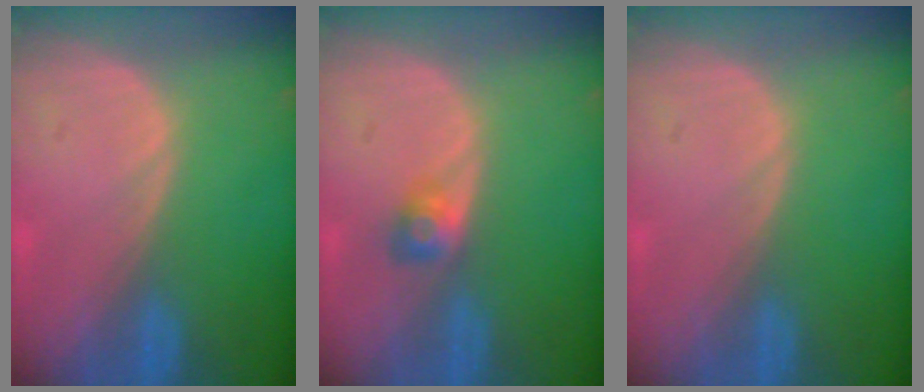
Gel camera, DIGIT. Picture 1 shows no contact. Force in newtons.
{"total": 2.4, "press": 2.2, "slide": 1.0}
{"total": 0.0}